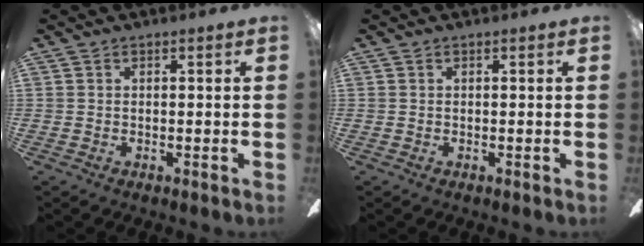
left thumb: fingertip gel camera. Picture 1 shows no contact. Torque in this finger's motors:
{"motor_torque": [0.00, 0.00, 0.00, 0.00, 0.00]}